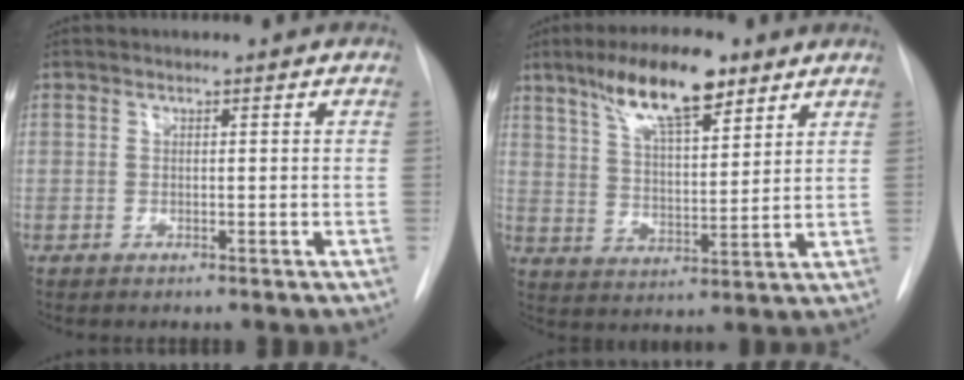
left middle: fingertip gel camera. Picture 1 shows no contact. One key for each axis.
{"total": 12.3, "fx": 8.0, "fy": 3.1, "fz": 8.7, "tx": -0.155, "ty": 0.009, "tz": 0.142}